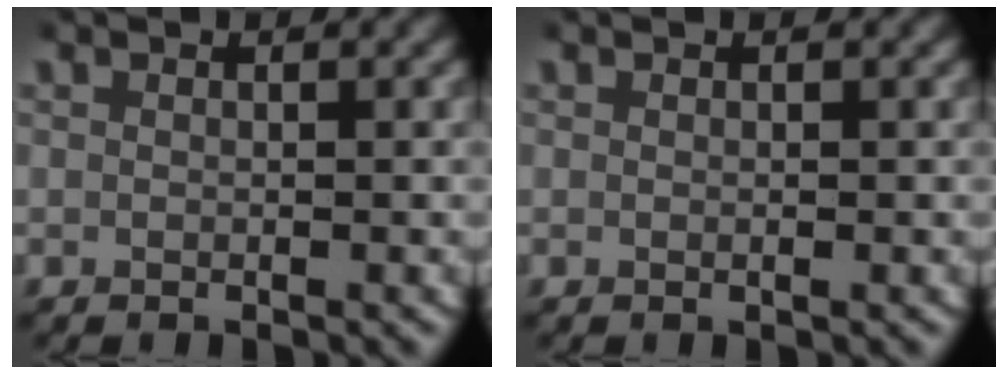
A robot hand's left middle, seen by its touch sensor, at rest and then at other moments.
{"total": 0.0}